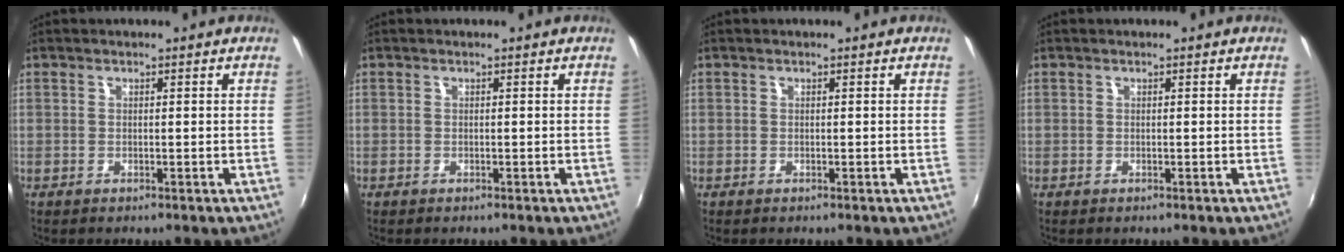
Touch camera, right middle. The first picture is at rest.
{"total": 0.0}
{"total": 0.0}
{"total": 0.0}